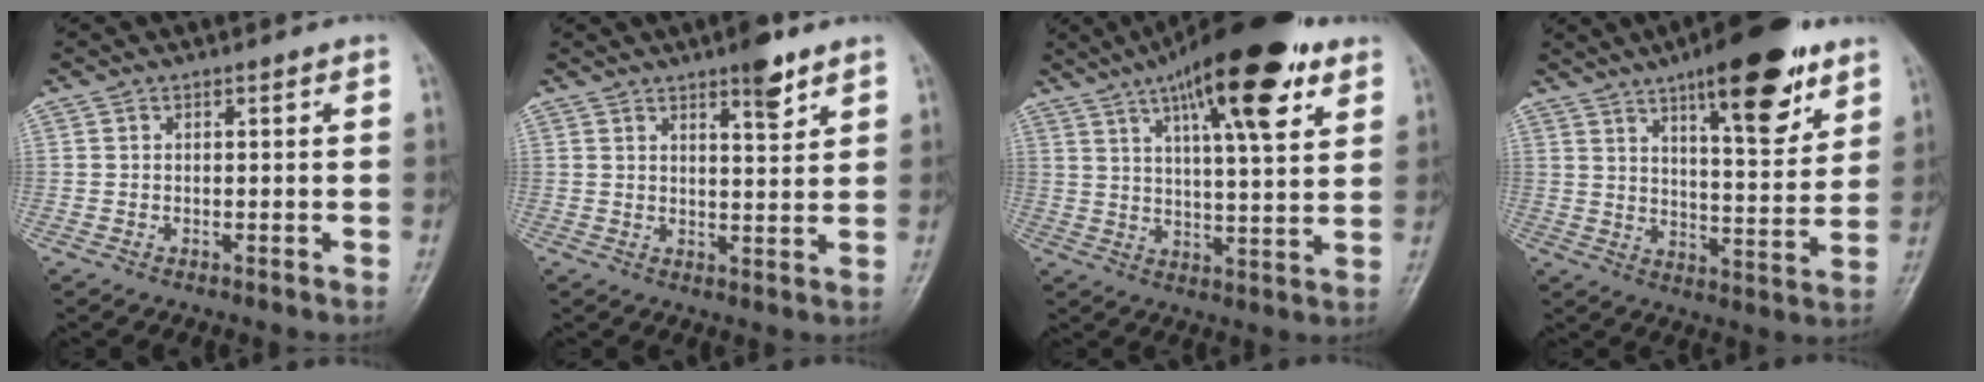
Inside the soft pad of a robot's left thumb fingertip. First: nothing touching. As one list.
[{"total": 5.4, "force": [3.7, 1.4, 3.7], "torque": [-0.043, -0.024, 0.052]}, {"total": 19.9, "force": [10.7, 5.5, 15.9], "torque": [-0.229, -0.021, 0.163]}, {"total": 17.7, "force": [10.5, 5.5, 13.2], "torque": [-0.158, -0.051, 0.158]}]